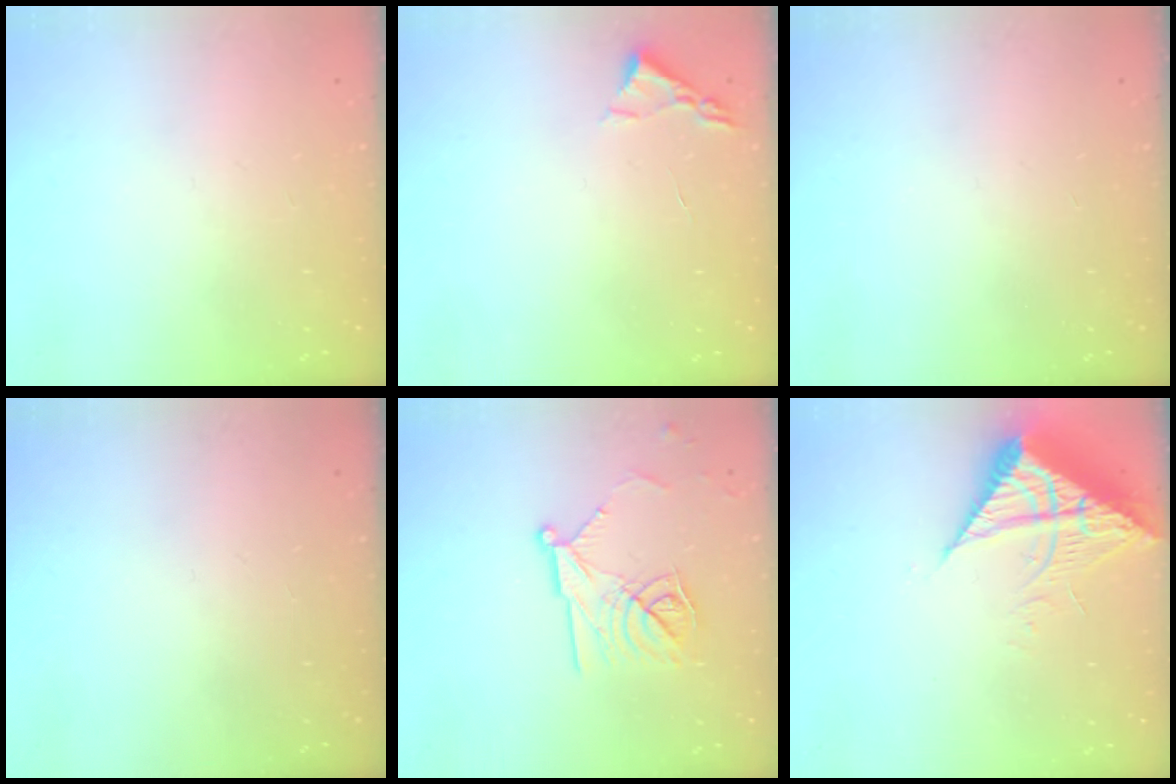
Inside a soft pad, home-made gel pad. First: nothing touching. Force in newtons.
{"total": 2.4, "press": 2.3, "slide": 0.3}
{"total": 0.0}
{"total": 0.0}
{"total": 13.5, "press": 13.5, "slide": 0.2}
{"total": 9.4, "press": 9.4, "slide": 1.0}